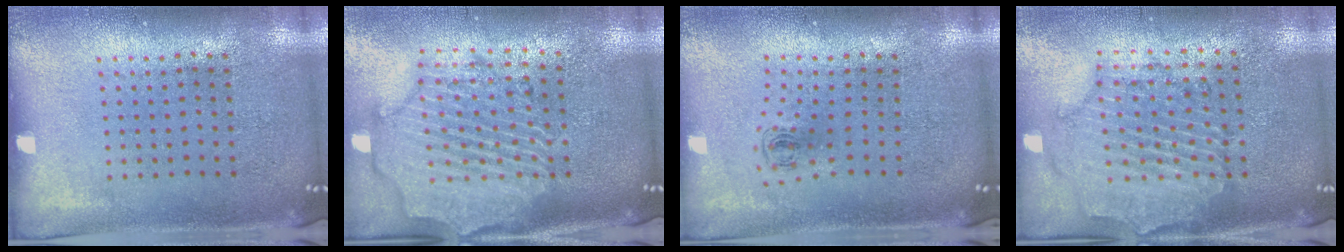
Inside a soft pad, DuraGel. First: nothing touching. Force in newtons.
{"total": 2.9, "press": 2.5, "slide": 1.4}
{"total": 0.5, "press": 0.4, "slide": 0.4}
{"total": 0.7, "press": 0.6, "slide": 0.4}